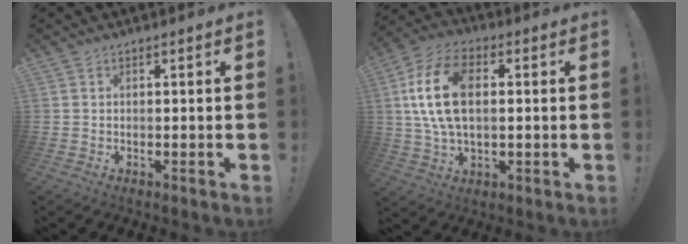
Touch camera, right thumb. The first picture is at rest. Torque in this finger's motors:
{"motor_torque": [1.97, 2.10, 1.06, -0.61, 0.16]}